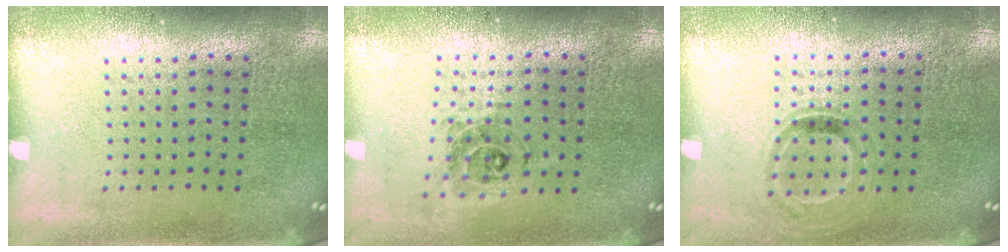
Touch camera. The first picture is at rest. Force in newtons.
{"total": 0.8, "press": 0.8, "slide": 0.2}
{"total": 1.0, "press": 0.9, "slide": 0.6}